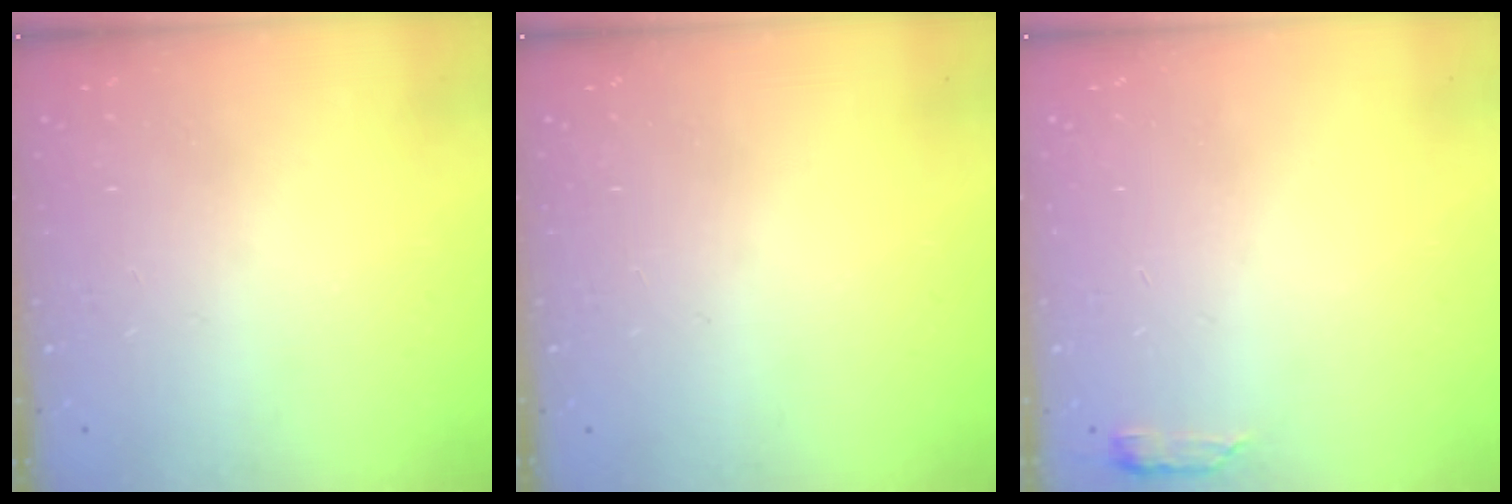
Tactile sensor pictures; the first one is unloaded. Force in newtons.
{"total": 0.0}
{"total": 2.9, "press": 2.8, "slide": 0.6}